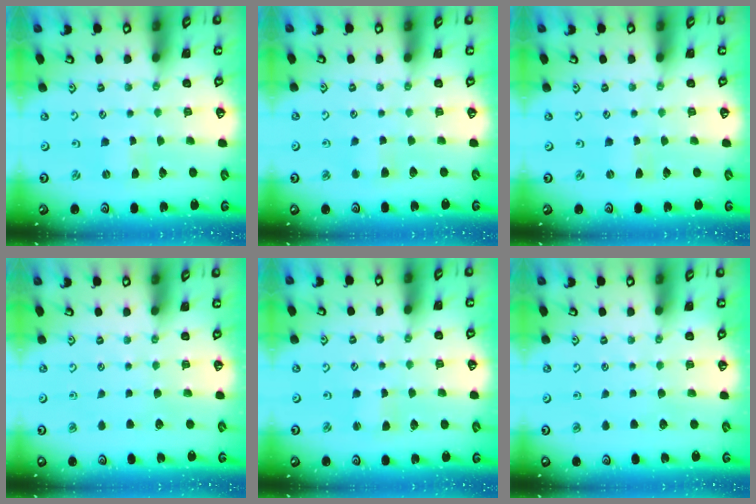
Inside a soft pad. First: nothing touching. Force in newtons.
{"total": 2.9, "press": 2.8, "slide": 0.4}
{"total": 0.0}
{"total": 0.0}
{"total": 1.6, "press": 1.6, "slide": 0.3}
{"total": 0.0}